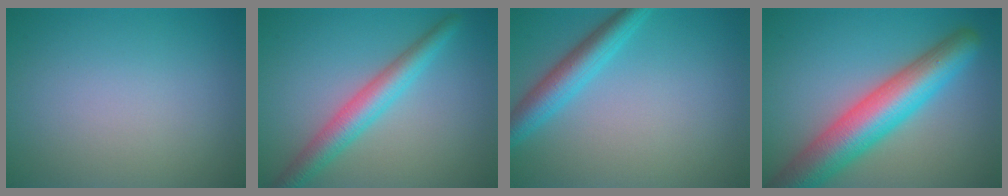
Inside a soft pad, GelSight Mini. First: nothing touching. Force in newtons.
{"total": 4.2, "press": 4.2, "slide": 0.1}
{"total": 3.9, "press": 3.9, "slide": 0.2}
{"total": 8.8, "press": 8.8, "slide": 0.3}